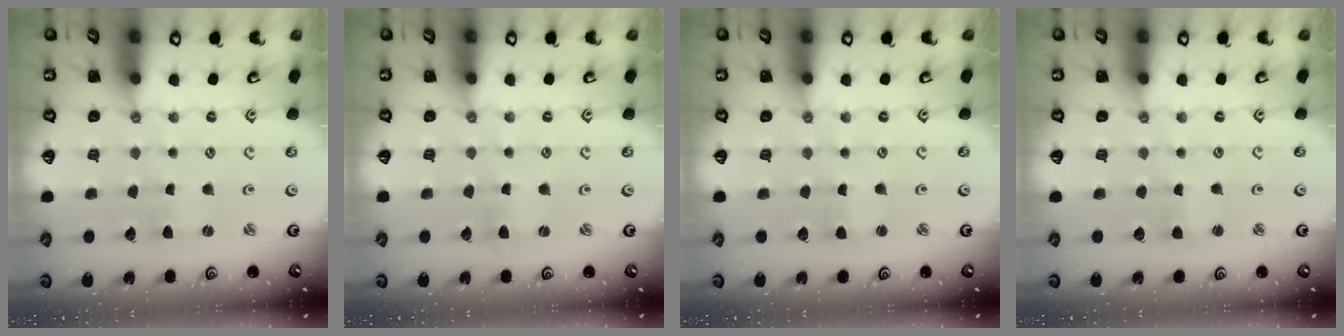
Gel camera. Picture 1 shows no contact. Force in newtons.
{"total": 0.7, "press": 0.6, "slide": 0.3}
{"total": 2.1, "press": 2.1, "slide": 0.3}
{"total": 2.3, "press": 2.3, "slide": 0.5}